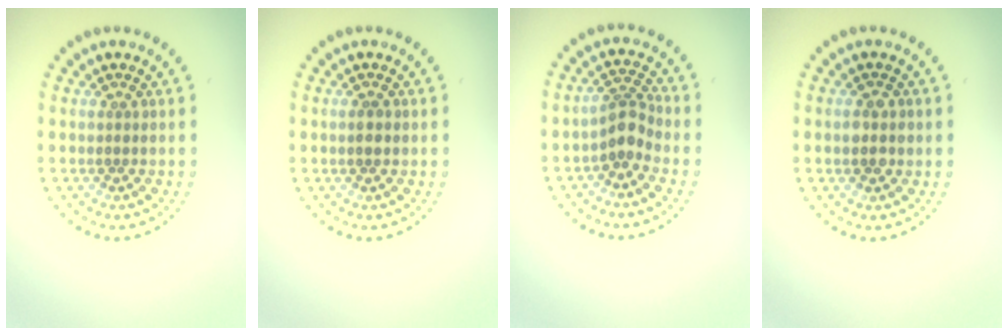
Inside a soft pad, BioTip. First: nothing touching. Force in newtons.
{"total": 1.2, "press": 1.2, "slide": 0.2}
{"total": 2.4, "press": 1.9, "slide": 1.6}
{"total": 2.1, "press": 2.1, "slide": 0.2}